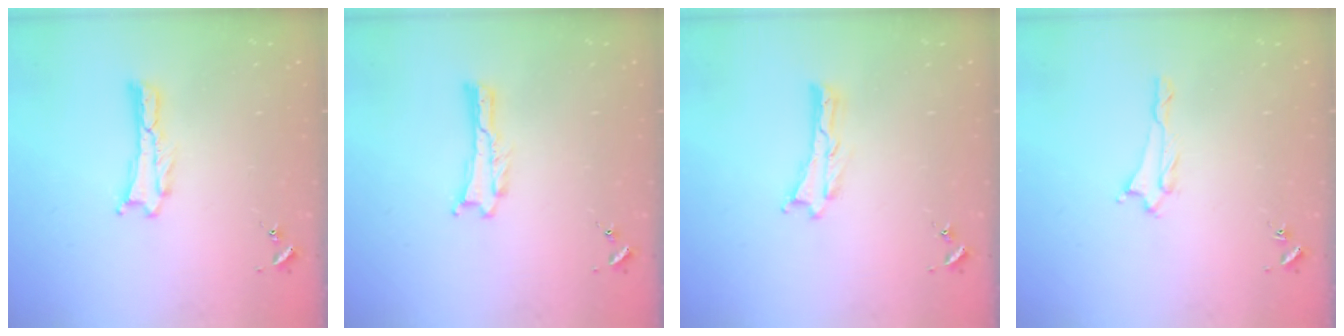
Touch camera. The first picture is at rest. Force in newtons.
{"total": 0.0}
{"total": 0.0}
{"total": 1.3, "press": 1.3, "slide": 0.1}